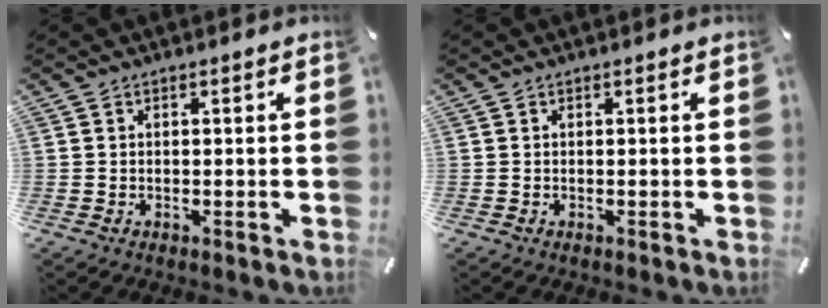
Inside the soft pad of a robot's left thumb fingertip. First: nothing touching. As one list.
[{"total": 0.0}]